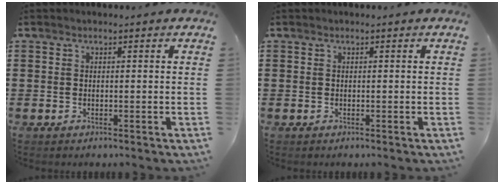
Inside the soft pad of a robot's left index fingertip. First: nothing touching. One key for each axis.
{"total": 0.0}